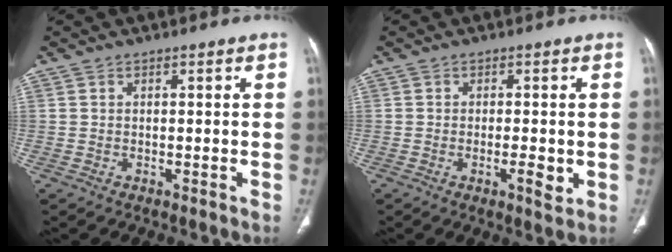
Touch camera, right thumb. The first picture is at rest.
{"total": 3.5, "force": [-0.7, 1.1, 3.3], "torque": [-0.049, -0.004, -0.011]}